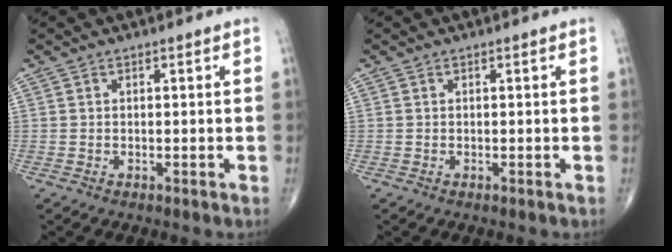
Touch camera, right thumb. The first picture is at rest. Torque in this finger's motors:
{"motor_torque": [0.00, 0.00, 0.00, 0.00, 0.00]}